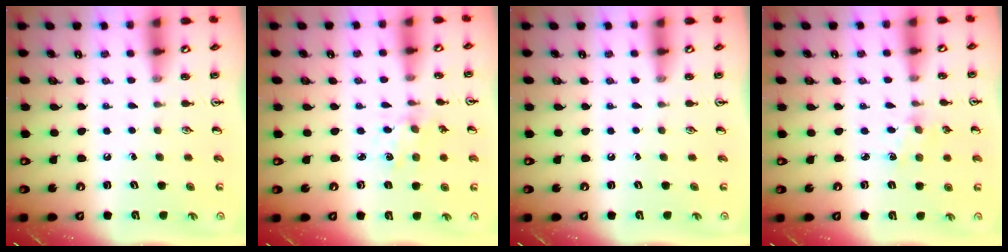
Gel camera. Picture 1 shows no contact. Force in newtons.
{"total": 1.1, "press": 1.0, "slide": 0.2}
{"total": 0.0}
{"total": 1.7, "press": 1.7, "slide": 0.3}